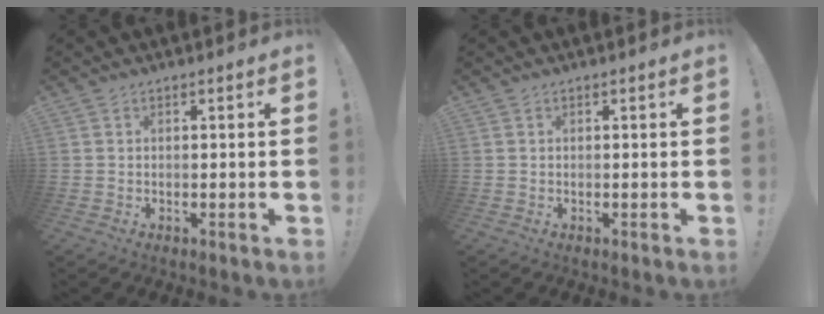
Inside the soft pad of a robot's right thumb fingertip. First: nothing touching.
{"total": 0.0}